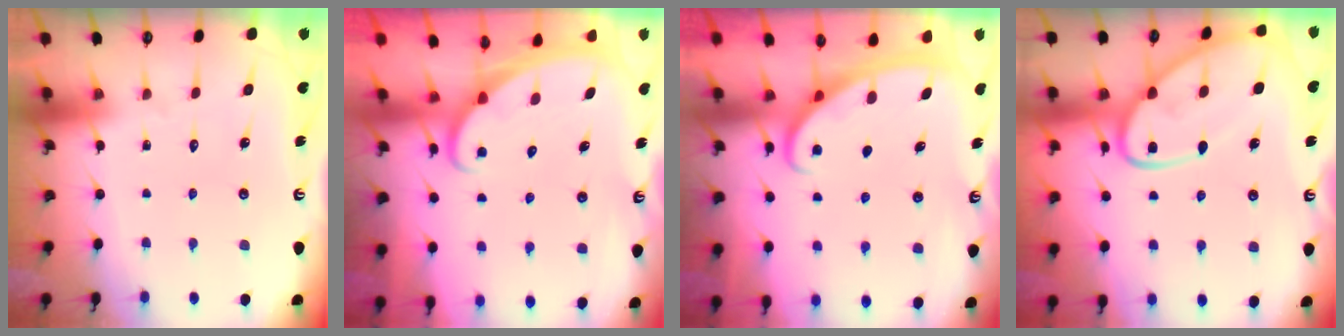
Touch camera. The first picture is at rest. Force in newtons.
{"total": 2.1, "press": 2.1, "slide": 0.1}
{"total": 2.8, "press": 2.8, "slide": 0.4}
{"total": 13.4, "press": 13.4, "slide": 1.3}